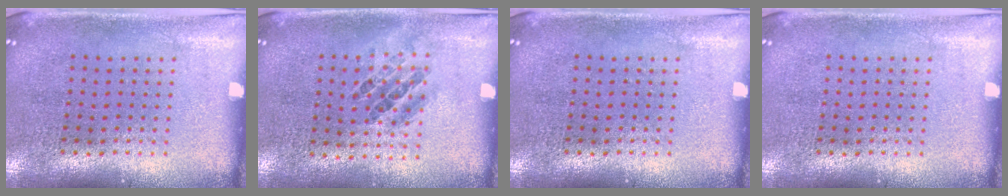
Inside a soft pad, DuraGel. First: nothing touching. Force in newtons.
{"total": 0.9, "press": 0.6, "slide": 0.6}
{"total": 0.0}
{"total": 0.0}